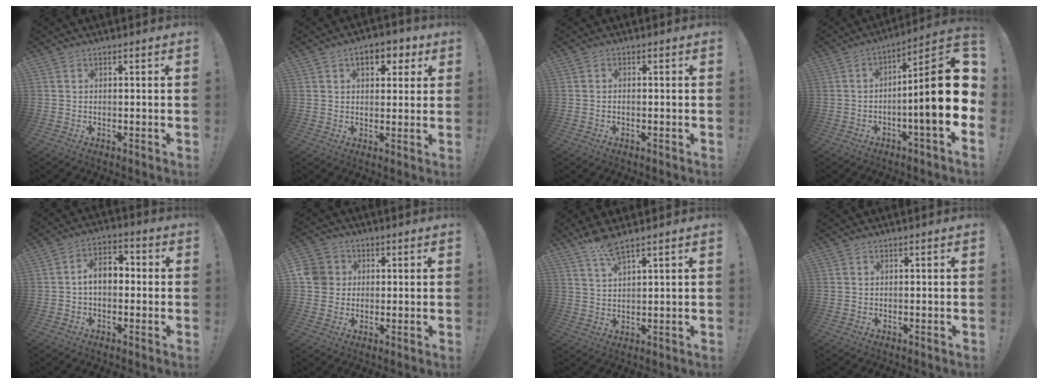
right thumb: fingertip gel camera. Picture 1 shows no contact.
{"total": 7.0, "force": [2.8, 4.3, 4.8], "torque": [-0.061, 0.001, 0.044]}
{"total": 0.6, "force": [-0.3, 0.3, 0.5], "torque": [-0.008, 0.001, -0.005]}
{"total": 19.6, "force": [-1.3, 2.9, 19.4], "torque": [-0.290, 0.001, -0.020]}
{"total": 7.9, "force": [0.1, 4.8, 6.3], "torque": [-0.100, 0.011, 0.003]}
{"total": 7.4, "force": [0.9, 7.0, 2.3], "torque": [-0.037, 0.012, 0.020]}
{"total": 6.0, "force": [4.8, 0.7, 3.5], "torque": [-0.062, -0.024, 0.082]}
{"total": 0.0}